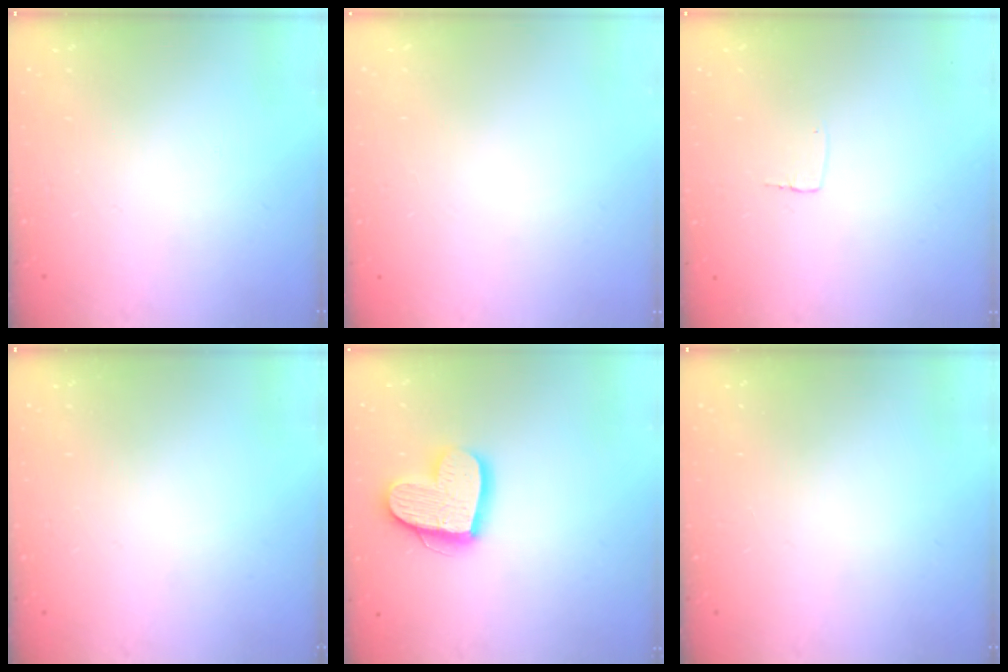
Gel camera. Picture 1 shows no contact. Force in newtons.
{"total": 0.5, "press": 0.5, "slide": 0.1}
{"total": 2.6, "press": 2.6, "slide": 0.1}
{"total": 0.0}
{"total": 16.2, "press": 16.2, "slide": 1.4}
{"total": 0.0}